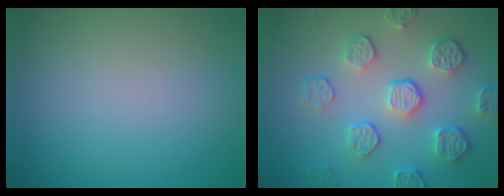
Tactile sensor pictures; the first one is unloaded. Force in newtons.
{"total": 5.3, "press": 4.2, "slide": 3.2}